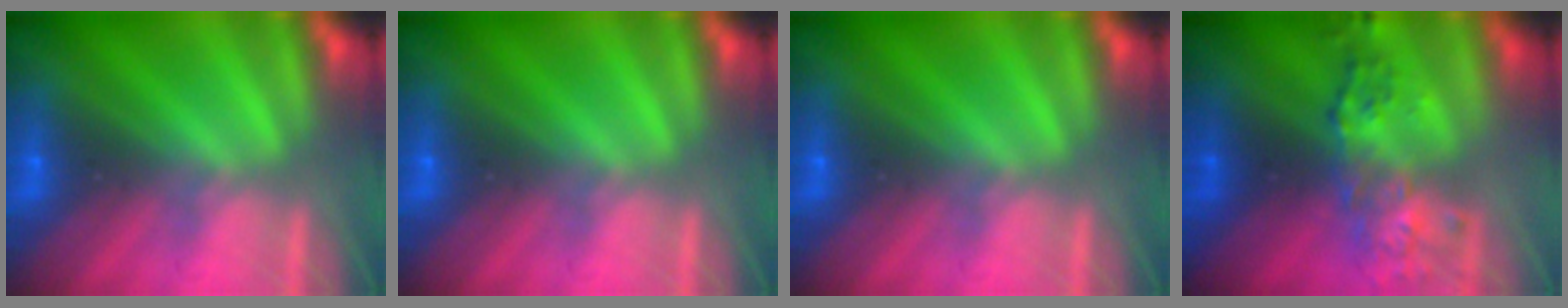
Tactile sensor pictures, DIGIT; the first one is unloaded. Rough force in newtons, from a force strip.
{"total": 0.0}
{"total": 0.0}
{"total": 7.3}